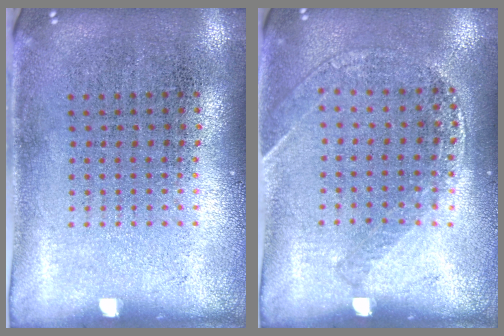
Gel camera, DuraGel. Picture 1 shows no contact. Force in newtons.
{"total": 1.1, "press": 1.1, "slide": 0.2}